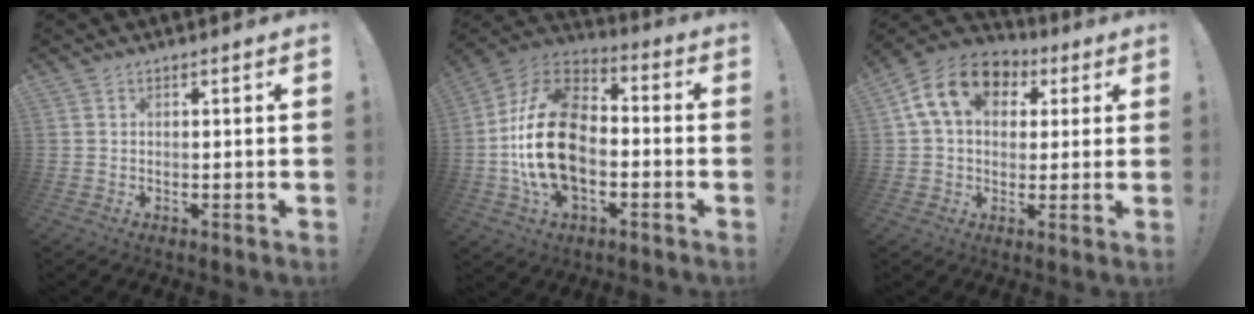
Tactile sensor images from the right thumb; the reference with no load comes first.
{"total": 23.6, "force": [-3.3, 15.2, 17.8], "torque": [-0.339, 0.039, -0.041]}
{"total": 14.4, "force": [4.6, 10.3, 8.9], "torque": [-0.147, 0.006, 0.091]}